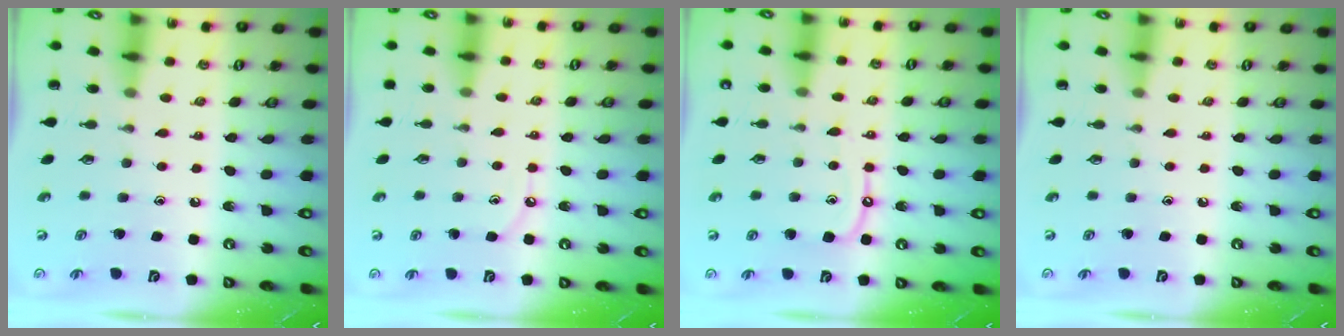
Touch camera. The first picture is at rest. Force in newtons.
{"total": 4.5, "press": 4.5, "slide": 0.3}
{"total": 7.5, "press": 7.5, "slide": 0.7}
{"total": 0.0}